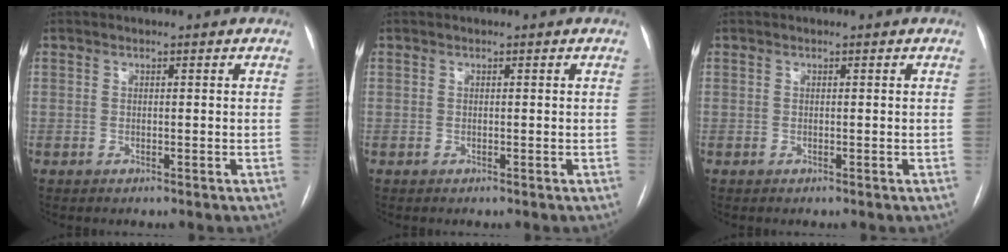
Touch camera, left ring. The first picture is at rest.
{"total": 0.0}
{"total": 0.0}